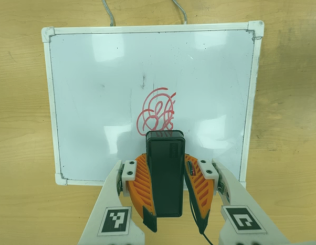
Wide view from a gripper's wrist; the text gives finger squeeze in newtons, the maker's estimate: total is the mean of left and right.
{"total": 8.3, "left": 6.6, "right": 10.0}